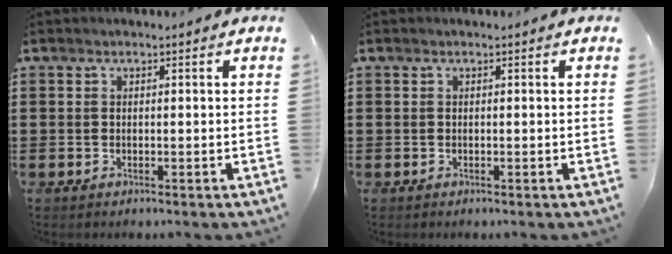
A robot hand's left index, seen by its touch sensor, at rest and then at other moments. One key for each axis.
{"total": 0.0}